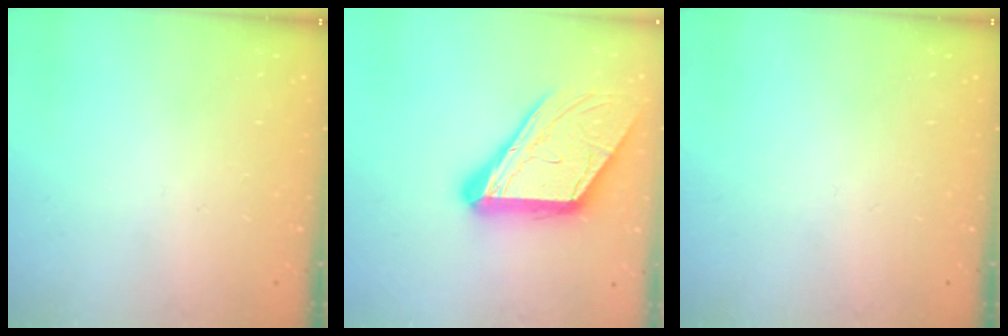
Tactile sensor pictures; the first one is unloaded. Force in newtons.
{"total": 17.8, "press": 17.7, "slide": 1.8}
{"total": 0.0}